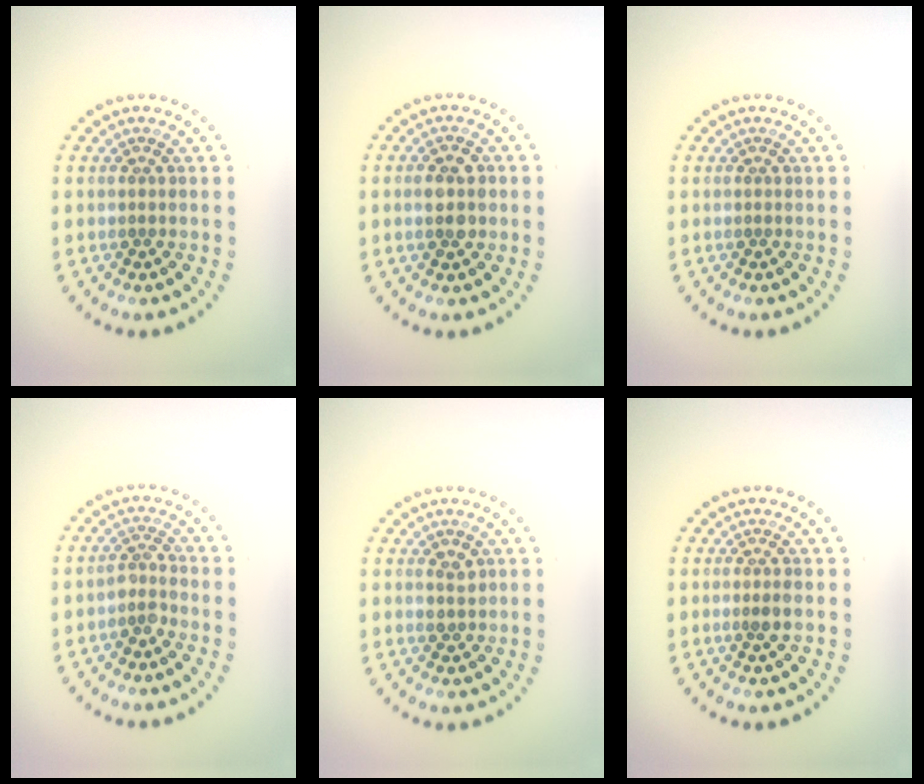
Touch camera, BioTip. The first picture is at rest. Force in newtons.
{"total": 2.9, "press": 2.9, "slide": 0.1}
{"total": 0.0}
{"total": 1.8, "press": 1.4, "slide": 1.2}
{"total": 1.4, "press": 1.4, "slide": 0.3}
{"total": 1.3, "press": 1.1, "slide": 0.6}